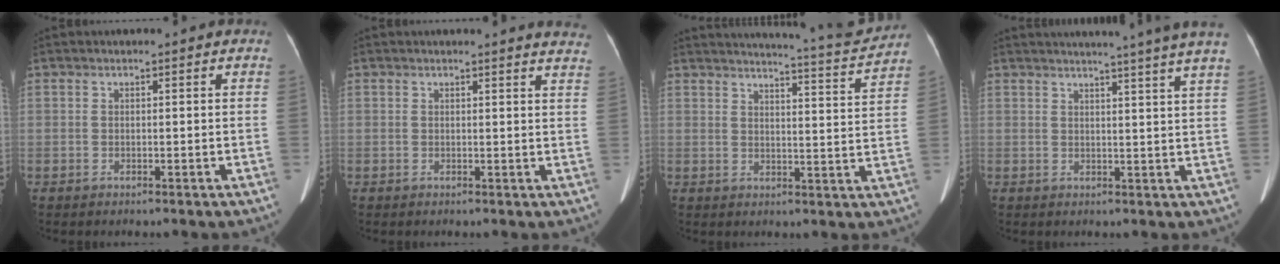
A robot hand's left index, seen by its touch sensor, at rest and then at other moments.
{"total": 8.2, "force": [8.0, 0.3, 1.6], "torque": [0.000, -0.039, 0.055]}
{"total": 12.4, "force": [12.0, -1.6, 2.7], "torque": [-0.046, -0.044, 0.149]}
{"total": 13.7, "force": [12.0, -2.0, 6.4], "torque": [-0.092, -0.034, 0.128]}